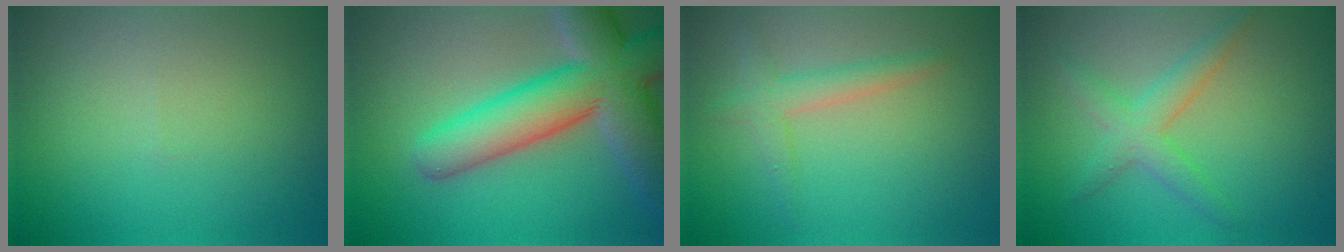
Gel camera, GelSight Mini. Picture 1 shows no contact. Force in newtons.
{"total": 10.6, "press": 10.5, "slide": 0.9}
{"total": 2.3, "press": 2.3, "slide": 0.1}
{"total": 2.9, "press": 2.9, "slide": 0.1}